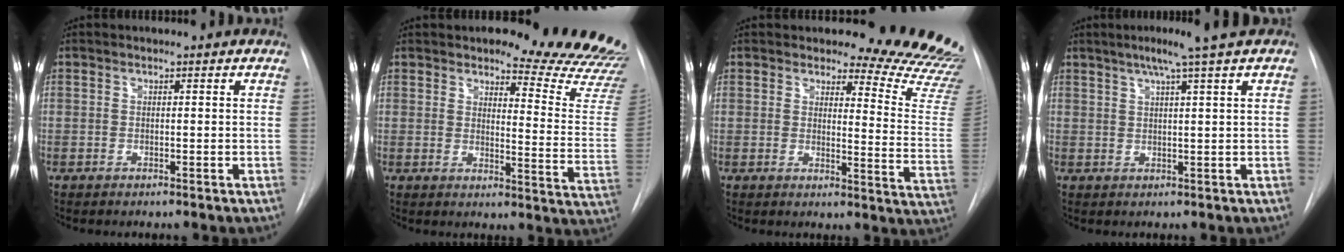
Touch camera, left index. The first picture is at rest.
{"total": 15.3, "force": [15.0, 0.6, 3.0], "torque": [-0.019, -0.140, 0.152]}
{"total": 15.4, "force": [15.3, 1.1, 1.9], "torque": [0.004, -0.156, 0.142]}
{"total": 5.8, "force": [3.5, -1.1, 4.5], "torque": [-0.071, 0.011, 0.056]}